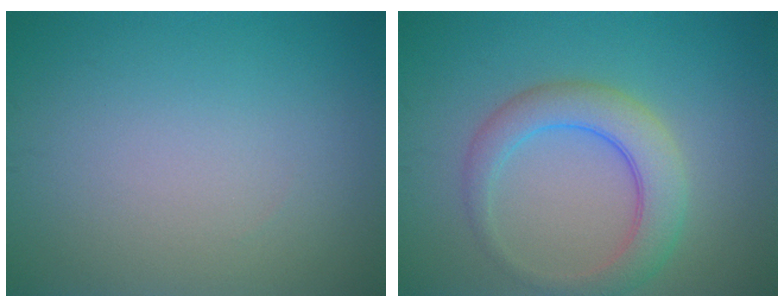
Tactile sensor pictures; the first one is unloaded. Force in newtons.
{"total": 4.6, "press": 4.6, "slide": 0.2}